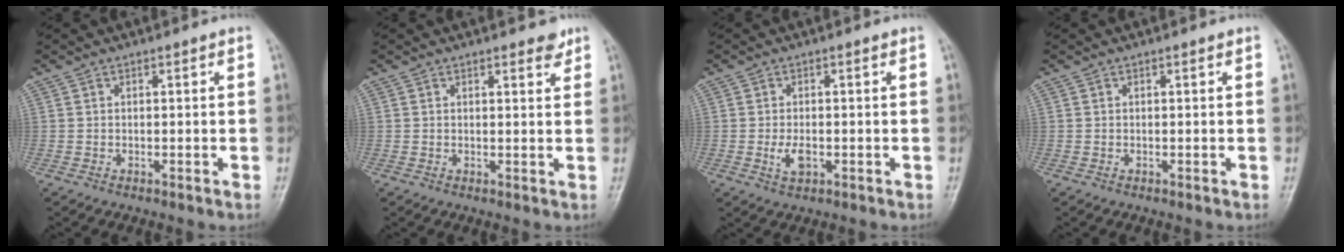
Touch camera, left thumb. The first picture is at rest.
{"total": 2.2, "force": [1.7, 0.8, 1.2], "torque": [-0.007, -0.010, 0.020]}
{"total": 3.1, "force": [-0.7, 1.7, 2.5], "torque": [-0.048, -0.004, -0.010]}
{"total": 0.0}